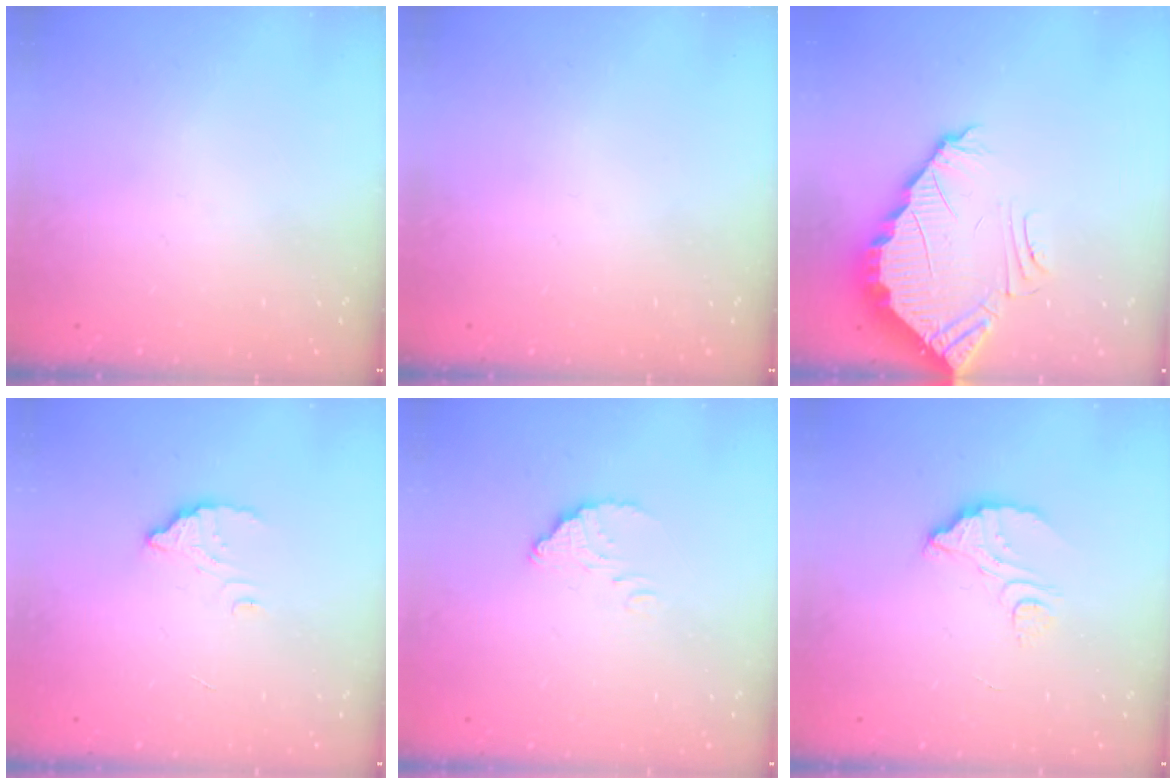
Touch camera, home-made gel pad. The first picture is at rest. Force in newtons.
{"total": 0.0}
{"total": 3.7, "press": 3.7, "slide": 0.1}
{"total": 3.0, "press": 3.0, "slide": 0.1}
{"total": 4.3, "press": 4.2, "slide": 0.2}
{"total": 7.5, "press": 7.5, "slide": 0.5}